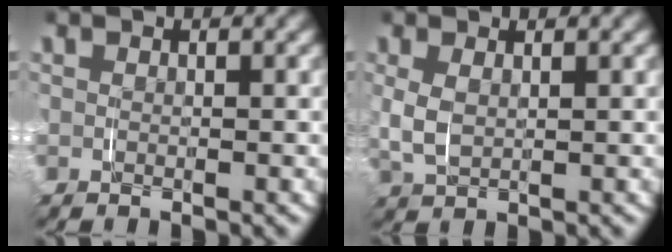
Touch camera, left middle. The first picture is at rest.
{"total": 3.2, "force": [0.6, 2.2, 2.3], "torque": [-0.067, -0.005, 0.018]}